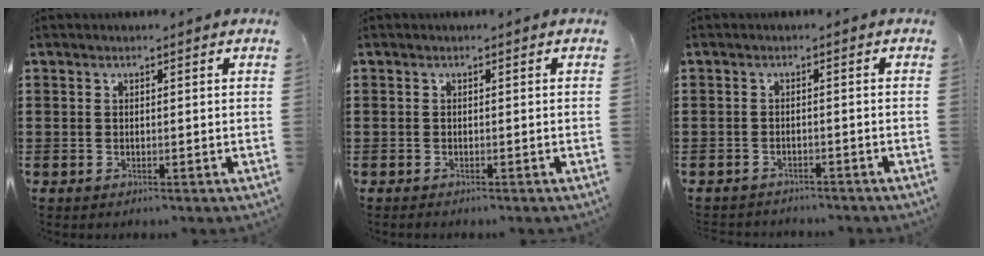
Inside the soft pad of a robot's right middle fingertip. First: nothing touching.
{"total": 0.0}
{"total": 1.8, "force": [-1.7, 0.3, -0.3], "torque": [0.000, 0.001, -0.040]}